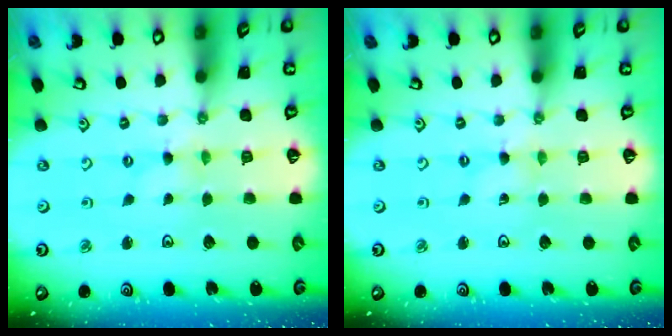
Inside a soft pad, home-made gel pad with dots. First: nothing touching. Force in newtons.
{"total": 0.0}